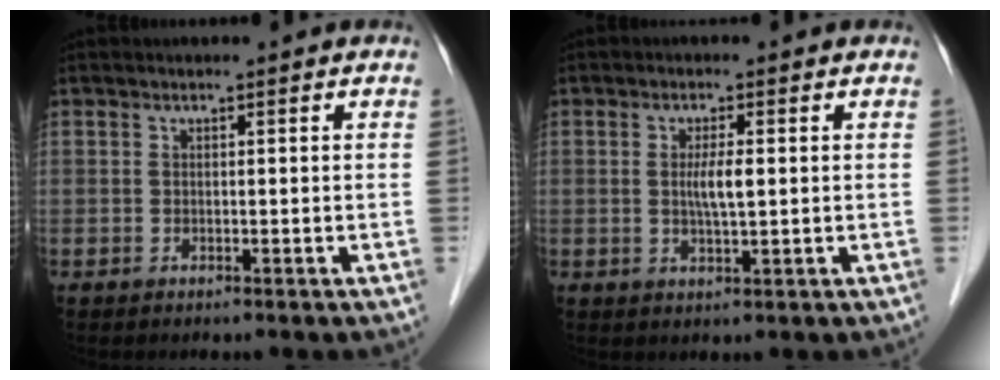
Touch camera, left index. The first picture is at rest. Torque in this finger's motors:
{"motor_torque": [0.42, 0.31, 0.13, 0.09]}